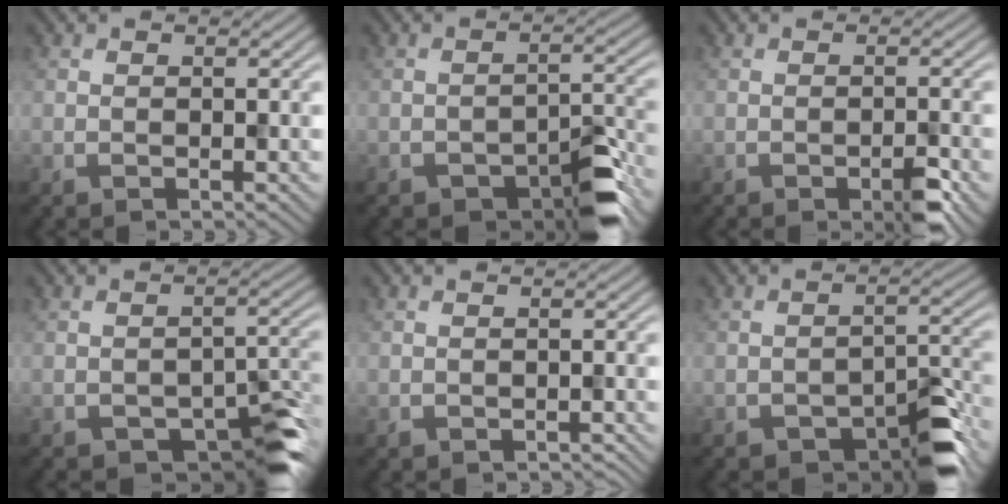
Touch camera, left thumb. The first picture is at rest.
{"total": 6.4, "force": [-3.8, 2.7, 4.3], "torque": [-0.055, 0.006, -0.057]}
{"total": 3.4, "force": [-2.0, 0.9, 2.6], "torque": [-0.042, 0.001, -0.029]}
{"total": 7.0, "force": [-4.2, 3.2, 4.5], "torque": [-0.050, -0.007, -0.061]}
{"total": 1.2, "force": [-0.9, 0.6, 0.5], "torque": [-0.008, -0.004, -0.016]}
{"total": 7.0, "force": [-4.3, 3.0, 4.6], "torque": [-0.056, 0.003, -0.068]}